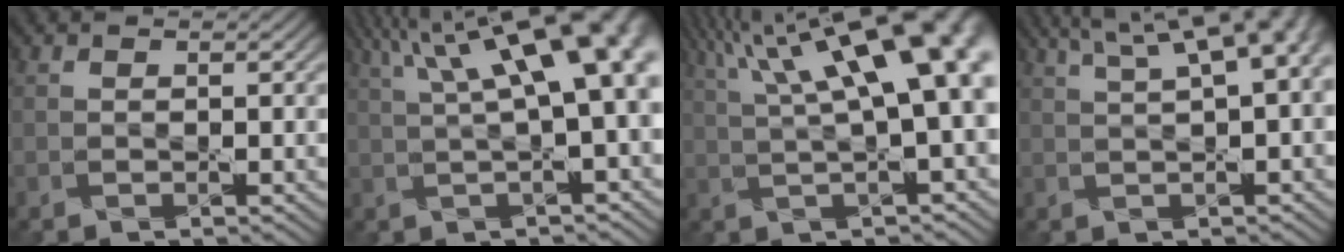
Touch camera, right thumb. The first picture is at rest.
{"total": 16.1, "force": [5.8, 4.9, 14.2], "torque": [-0.191, 0.051, 0.093]}
{"total": 17.6, "force": [6.8, 5.3, 15.3], "torque": [-0.219, 0.053, 0.111]}
{"total": 10.9, "force": [4.7, 3.5, 9.2], "torque": [-0.121, 0.040, 0.054]}